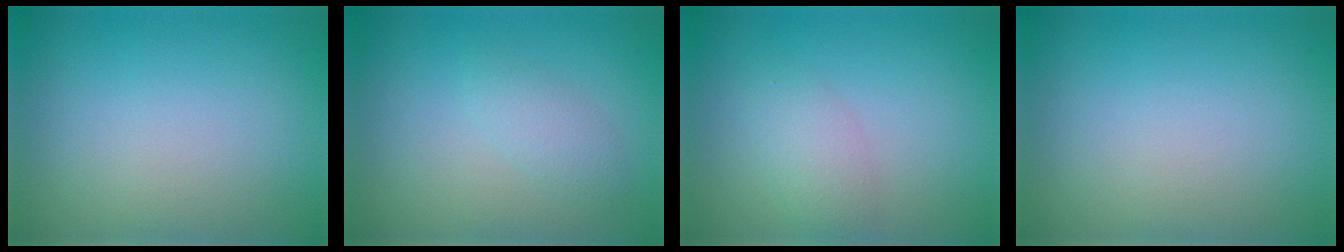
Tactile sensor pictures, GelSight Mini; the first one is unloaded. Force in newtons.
{"total": 1.8, "press": 1.8, "slide": 0.1}
{"total": 2.2, "press": 2.2, "slide": 0.1}
{"total": 0.0}